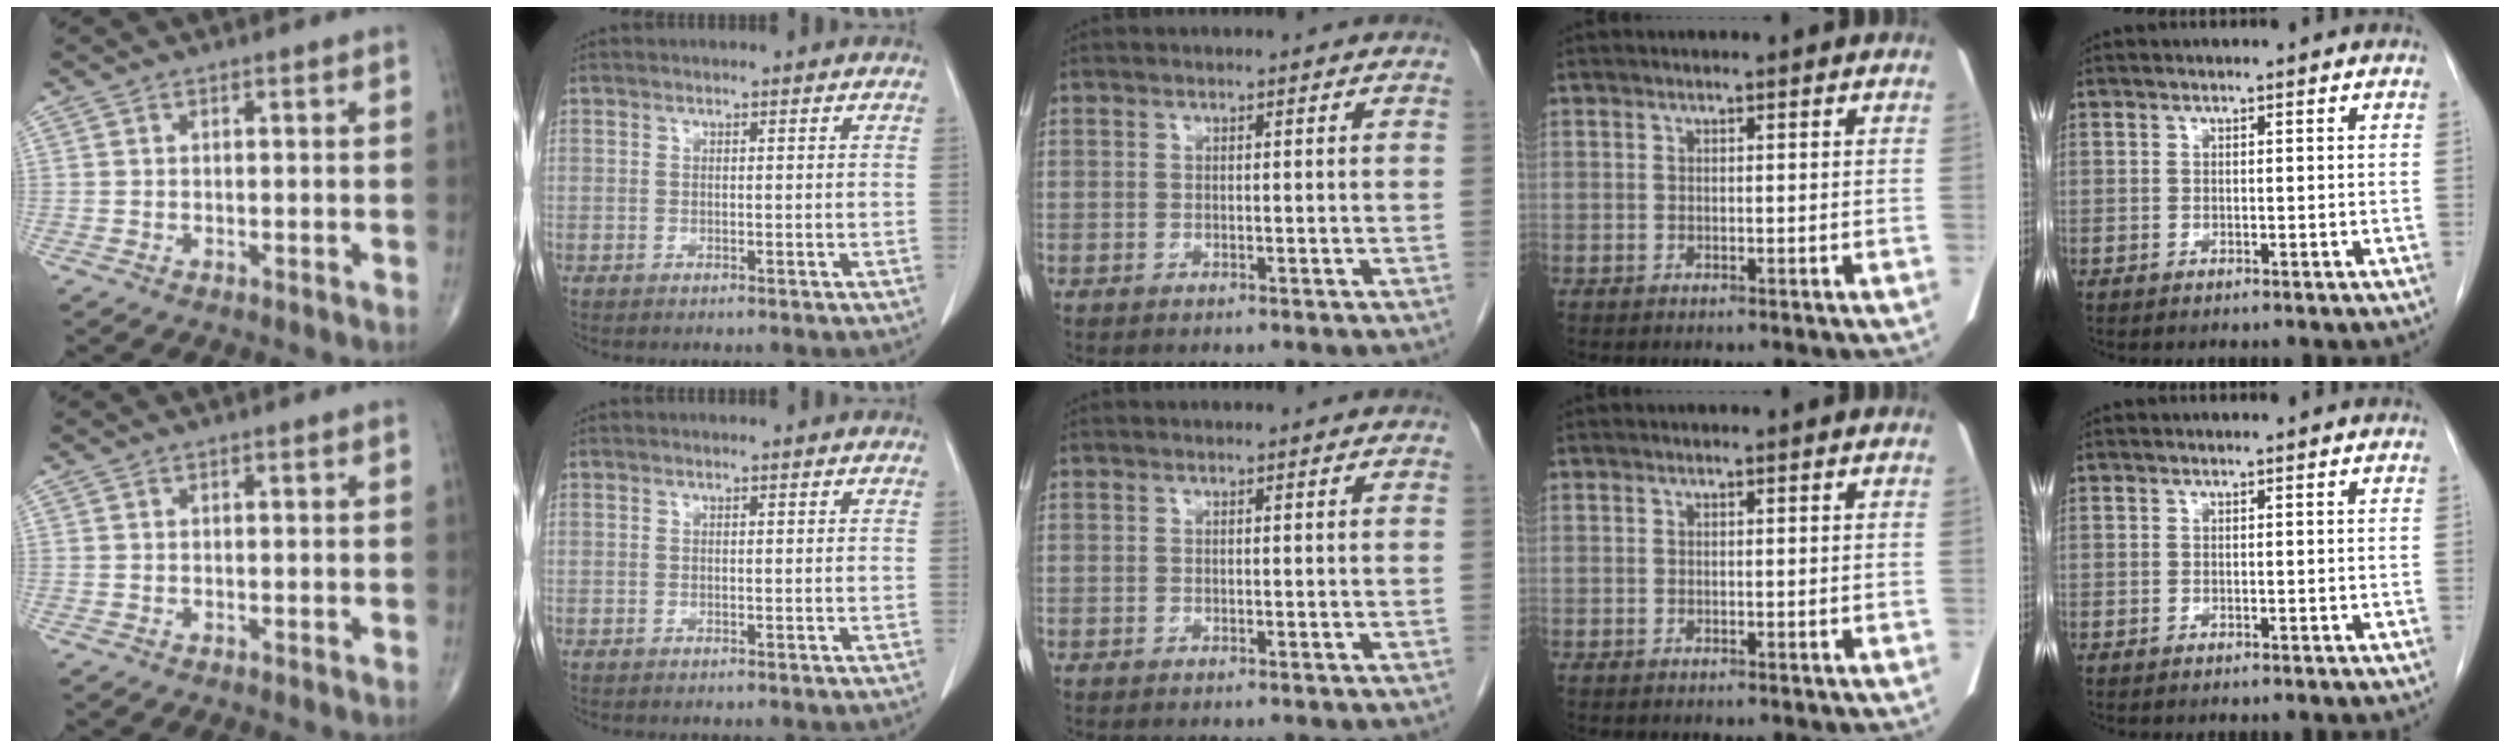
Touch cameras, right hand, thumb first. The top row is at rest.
{}